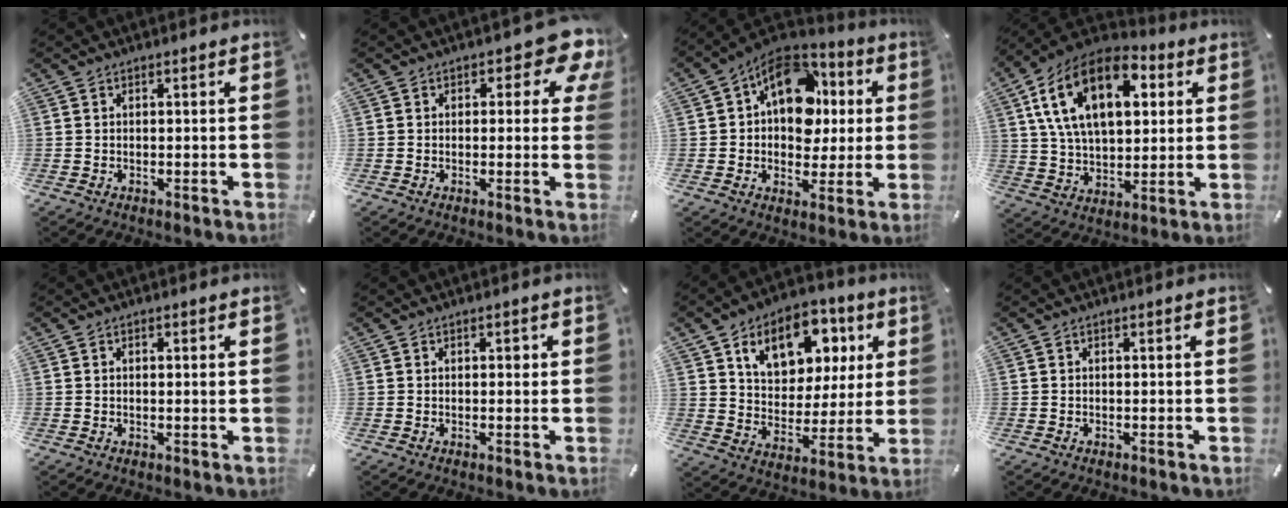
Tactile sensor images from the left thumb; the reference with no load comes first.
{"total": 8.1, "force": [3.5, 4.4, 5.8], "torque": [-0.058, -0.016, 0.055]}
{"total": 15.6, "force": [4.2, 11.6, 9.5], "torque": [-0.141, -0.013, 0.082]}
{"total": 20.8, "force": [7.9, 12.5, 14.6], "torque": [-0.288, -0.017, 0.131]}
{"total": 0.9, "force": [0.2, 0.3, 0.8], "torque": [-0.006, 0.000, 0.001]}
{"total": 1.1, "force": [0.2, 0.8, 0.7], "torque": [-0.006, 0.003, -0.001]}
{"total": 15.1, "force": [7.7, 10.4, 7.9], "torque": [-0.132, -0.028, 0.138]}
{"total": 0.0}